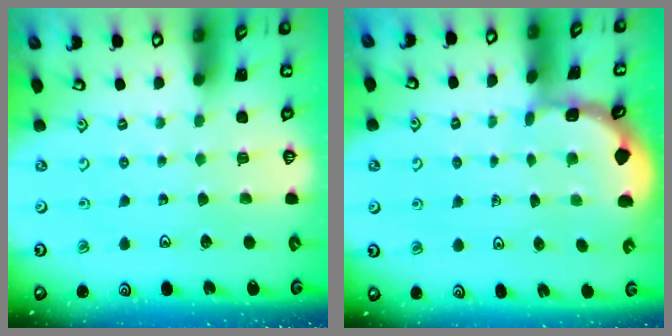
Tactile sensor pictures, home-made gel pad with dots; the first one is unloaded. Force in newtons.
{"total": 1.6, "press": 1.5, "slide": 0.2}